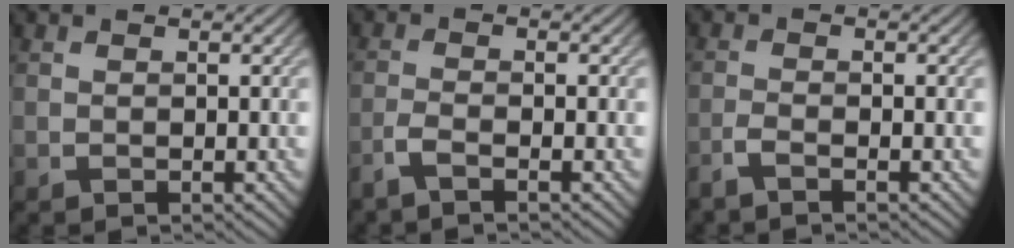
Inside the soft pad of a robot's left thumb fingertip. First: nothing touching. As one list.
[{"total": 2.5, "force": [-1.8, 0.4, 1.8], "torque": [-0.035, -0.002, -0.049]}, {"total": 2.2, "force": [-1.6, 0.3, 1.5], "torque": [-0.029, -0.003, -0.045]}]